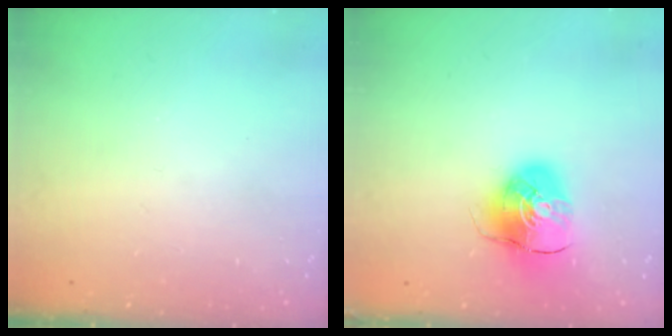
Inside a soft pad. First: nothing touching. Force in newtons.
{"total": 8.9, "press": 8.9, "slide": 1.2}